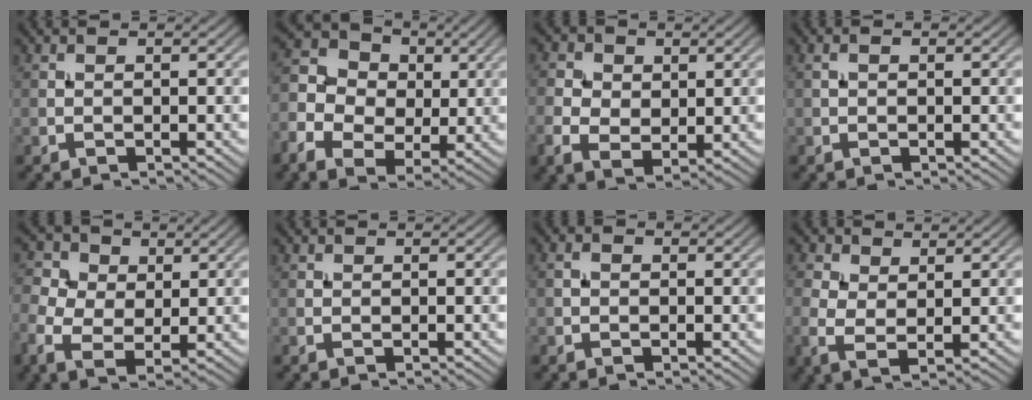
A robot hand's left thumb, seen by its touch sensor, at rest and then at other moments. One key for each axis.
{"total": 9.7, "fx": -0.7, "fy": 7.7, "fz": 5.9, "tx": -0.158, "ty": -0.002, "tz": -0.012}
{"total": 5.8, "fx": 0.5, "fy": 4.4, "fz": 3.8, "tx": -0.088, "ty": -0.001, "tz": 0.006}
{"total": 0.9, "fx": 0.2, "fy": 0.5, "fz": 0.8, "tx": -0.015, "ty": 0.004, "tz": 0.001}
{"total": 7.3, "fx": 0.6, "fy": 5.5, "fz": 4.7, "tx": -0.131, "ty": 0.004, "tz": 0.005}
{"total": 0.0}
{"total": 1.1, "fx": -0.1, "fy": 0.8, "fz": 0.8, "tx": -0.013, "ty": 0.001, "tz": -0.005}
{"total": 4.4, "fx": 1.2, "fy": 2.3, "fz": 3.6, "tx": -0.095, "ty": -0.001, "tz": 0.019}